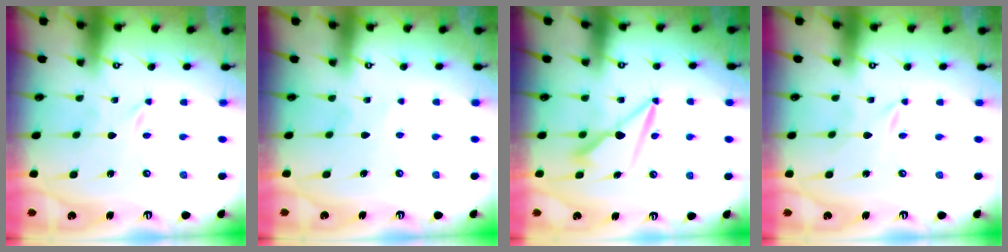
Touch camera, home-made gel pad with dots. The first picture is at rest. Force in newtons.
{"total": 3.9, "press": 3.8, "slide": 0.4}
{"total": 8.0, "press": 7.9, "slide": 0.8}
{"total": 0.0}